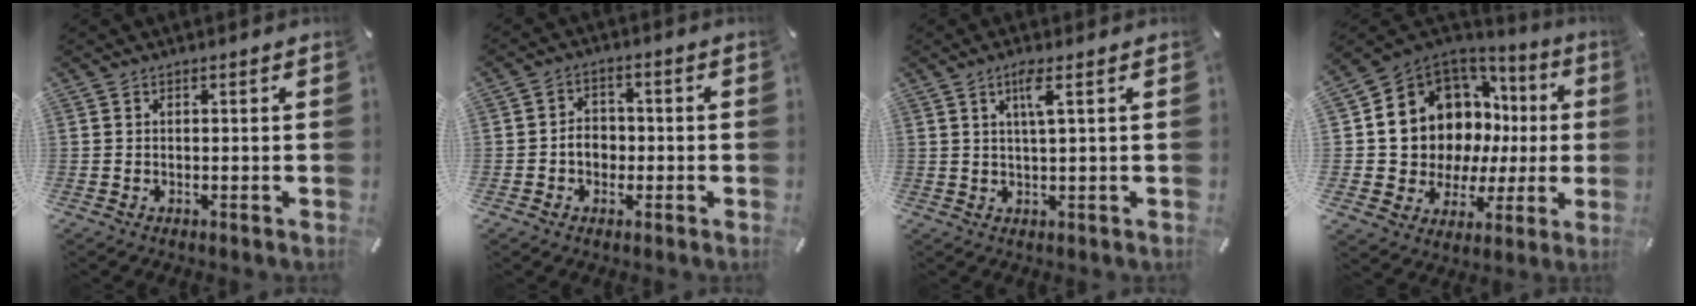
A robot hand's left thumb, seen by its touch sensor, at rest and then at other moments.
{"total": 5.0, "force": [-1.2, 4.2, 2.3], "torque": [-0.035, 0.010, -0.022]}
{"total": 4.1, "force": [1.7, 0.2, 3.7], "torque": [-0.076, 0.000, 0.026]}
{"total": 12.9, "force": [4.8, 10.9, 5.0], "torque": [-0.095, -0.071, 0.107]}